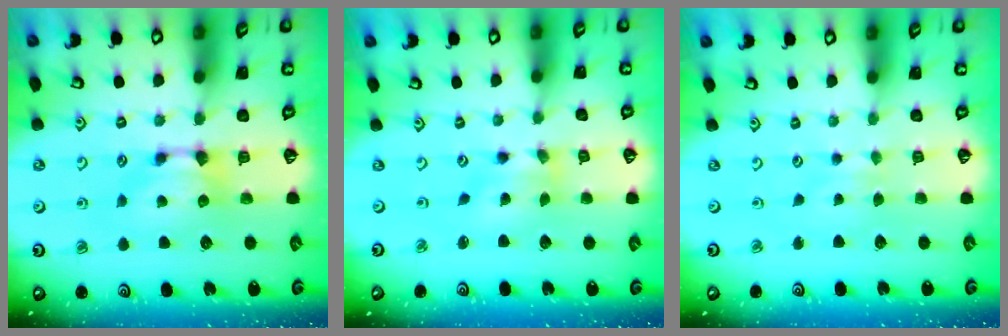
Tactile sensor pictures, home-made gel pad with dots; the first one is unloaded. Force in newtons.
{"total": 1.4, "press": 0.3, "slide": 1.4}
{"total": 2.8, "press": 2.7, "slide": 0.4}